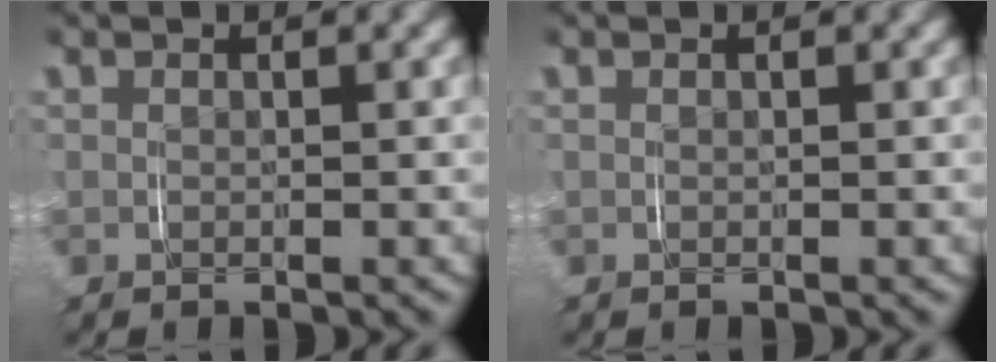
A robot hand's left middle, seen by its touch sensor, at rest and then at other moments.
{"total": 0.0}